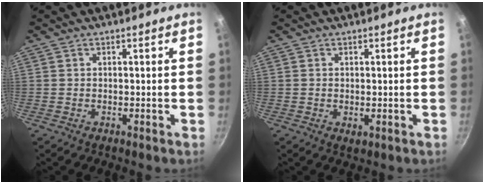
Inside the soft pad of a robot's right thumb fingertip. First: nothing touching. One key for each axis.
{"total": 1.4, "fx": -0.1, "fy": 0.8, "fz": 1.2, "tx": -0.018, "ty": -0.004, "tz": -0.002}